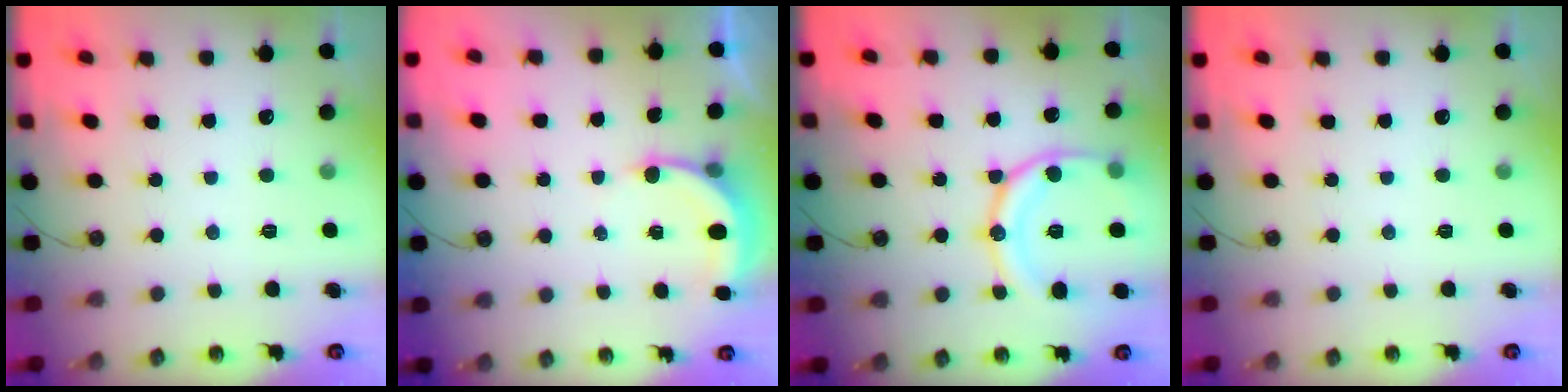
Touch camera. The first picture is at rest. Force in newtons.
{"total": 5.0, "press": 4.9, "slide": 0.3}
{"total": 15.9, "press": 15.8, "slide": 1.7}
{"total": 0.0}